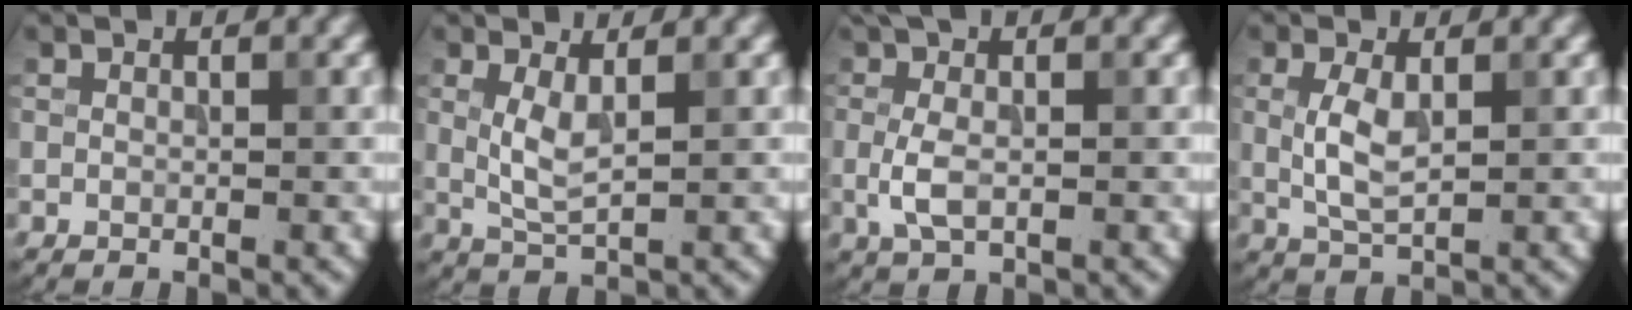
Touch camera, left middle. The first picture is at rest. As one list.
[{"total": 2.5, "force": [0.6, 0.7, 2.3], "torque": [-0.054, -0.004, 0.016]}, {"total": 3.1, "force": [0.0, 1.3, 2.8], "torque": [-0.069, 0.001, -0.003]}, {"total": 3.1, "force": [0.4, 1.3, 2.8], "torque": [-0.068, 0.000, 0.009]}]